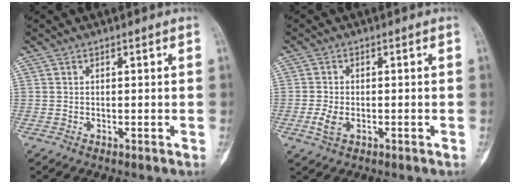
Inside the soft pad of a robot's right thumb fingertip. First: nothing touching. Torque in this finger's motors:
{"motor_torque": [-0.09, 0.25, 0.20, 0.27, 0.10]}